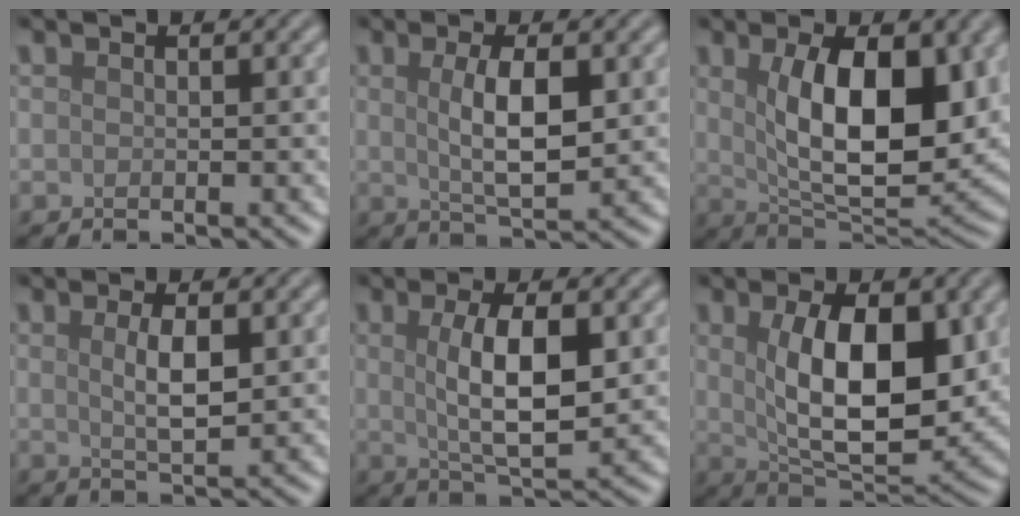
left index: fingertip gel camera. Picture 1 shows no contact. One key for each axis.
{"total": 4.7, "fx": 0.7, "fy": 1.5, "fz": 4.4, "tx": -0.084, "ty": -0.001, "tz": 0.015}
{"total": 10.8, "fx": 2.1, "fy": 4.7, "fz": 9.5, "tx": -0.150, "ty": -0.006, "tz": 0.039}
{"total": 3.0, "fx": 0.6, "fy": 0.8, "fz": 2.8, "tx": -0.055, "ty": -0.002, "tz": 0.013}
{"total": 6.2, "fx": 0.8, "fy": 1.9, "fz": 5.8, "tx": -0.103, "ty": -0.001, "tz": 0.017}
{"total": 9.9, "fx": 1.6, "fy": 4.5, "fz": 8.7, "tx": -0.141, "ty": -0.006, "tz": 0.032}